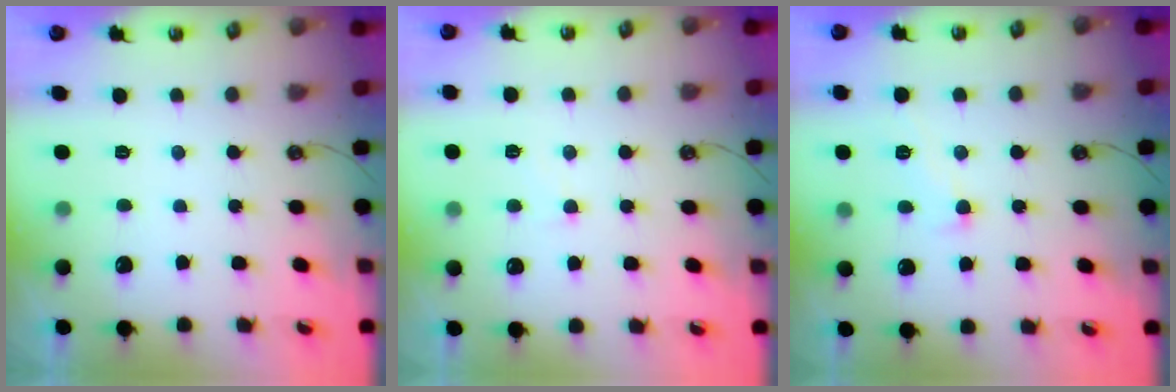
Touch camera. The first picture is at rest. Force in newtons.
{"total": 2.2, "press": 2.2, "slide": 0.5}
{"total": 2.3, "press": 2.2, "slide": 0.8}